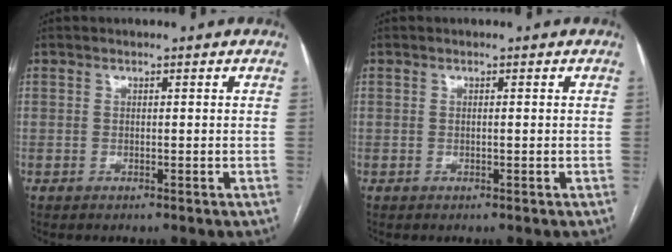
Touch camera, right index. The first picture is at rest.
{"total": 0.0}